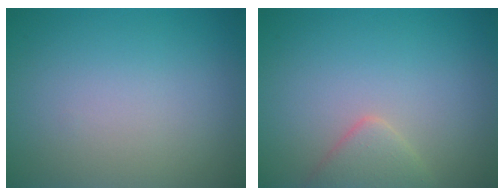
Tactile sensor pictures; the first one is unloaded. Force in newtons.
{"total": 2.2, "press": 2.2, "slide": 0.2}